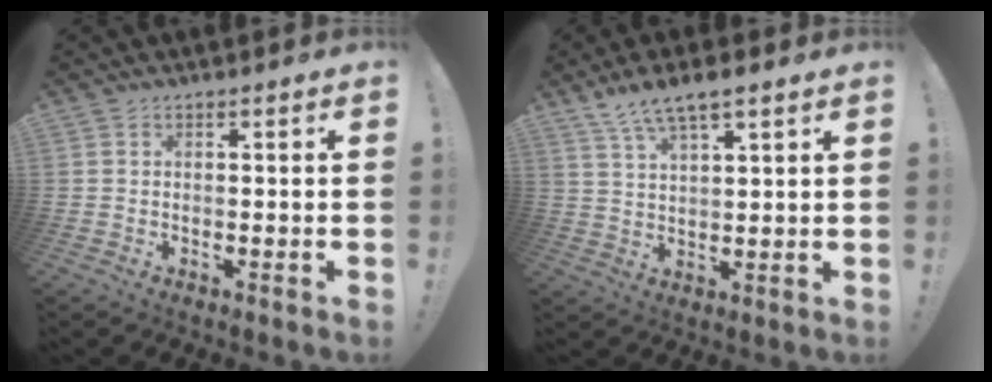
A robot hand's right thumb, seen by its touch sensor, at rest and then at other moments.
{"total": 7.5, "force": [5.5, 1.9, 4.7], "torque": [-0.083, -0.025, 0.099]}